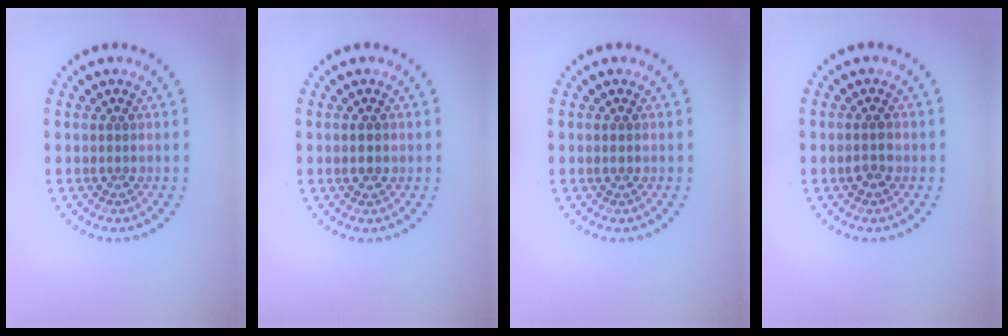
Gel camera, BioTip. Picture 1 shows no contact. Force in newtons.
{"total": 1.8, "press": 1.8, "slide": 0.1}
{"total": 0.7, "press": 0.7, "slide": 0.1}
{"total": 1.5, "press": 1.5, "slide": 0.2}